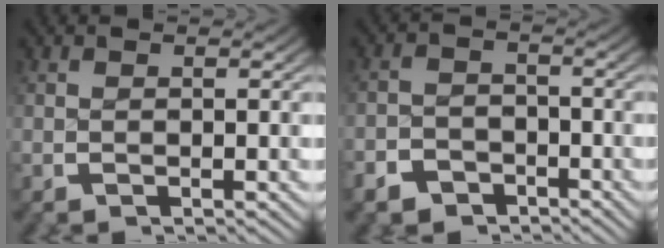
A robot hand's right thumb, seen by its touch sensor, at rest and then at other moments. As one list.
[{"total": 4.6, "force": [-3.4, 3.1, 0.6], "torque": [0.001, -0.017, -0.057]}]